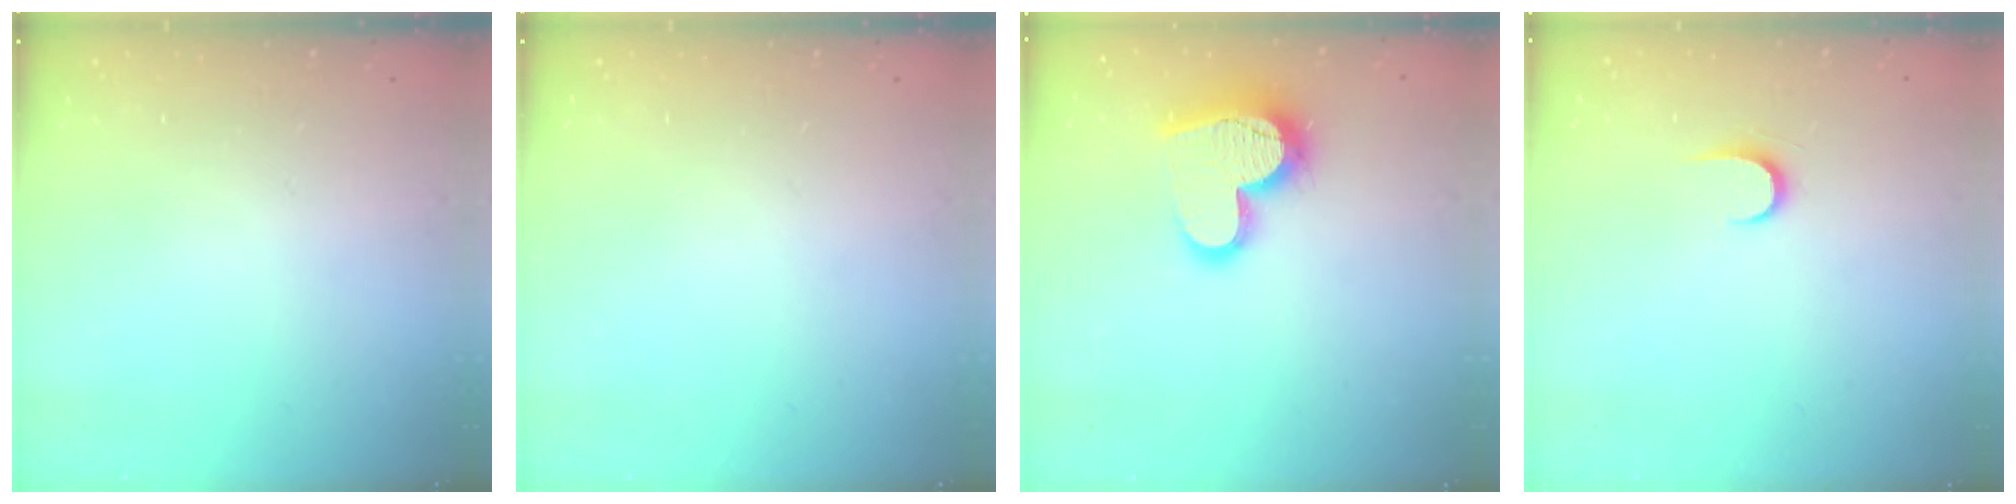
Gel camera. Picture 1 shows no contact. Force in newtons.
{"total": 0.0}
{"total": 16.4, "press": 16.3, "slide": 1.3}
{"total": 6.6, "press": 6.6, "slide": 0.7}